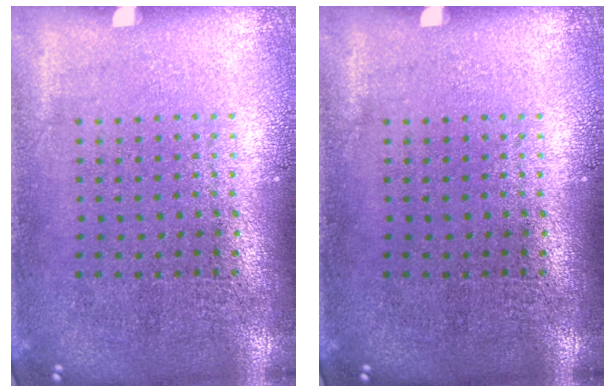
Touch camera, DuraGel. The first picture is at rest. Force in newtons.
{"total": 0.0}